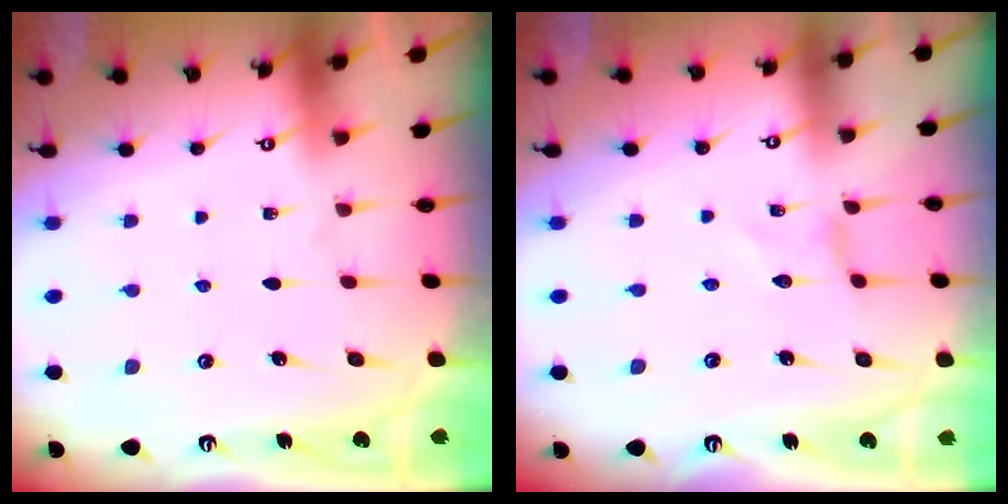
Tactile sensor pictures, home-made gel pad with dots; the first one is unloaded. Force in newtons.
{"total": 0.0}